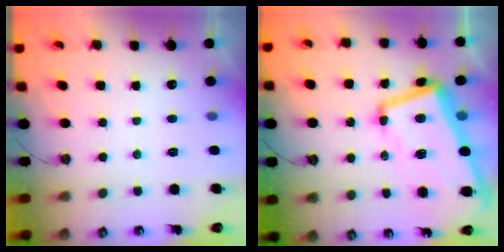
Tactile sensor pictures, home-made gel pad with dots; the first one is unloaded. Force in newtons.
{"total": 11.7, "press": 11.3, "slide": 2.9}